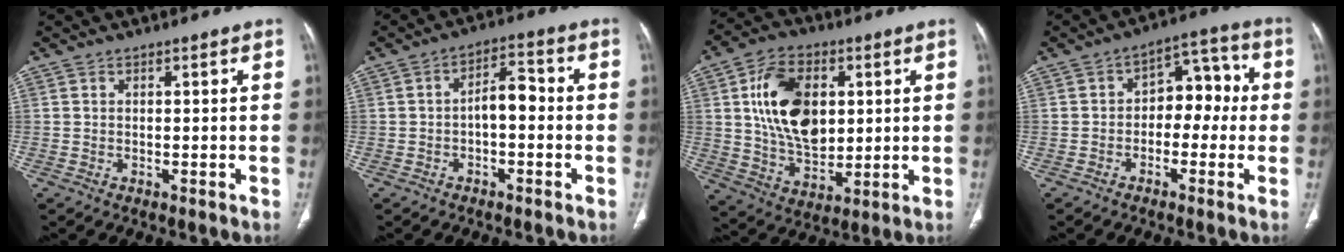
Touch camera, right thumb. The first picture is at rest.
{"total": 5.7, "force": [-1.0, 2.9, 4.8], "torque": [-0.066, 0.030, -0.023]}
{"total": 16.2, "force": [4.1, 10.1, 12.1], "torque": [-0.187, -0.018, 0.081]}
{"total": 9.0, "force": [-0.7, 6.0, 6.6], "torque": [-0.048, 0.043, -0.023]}